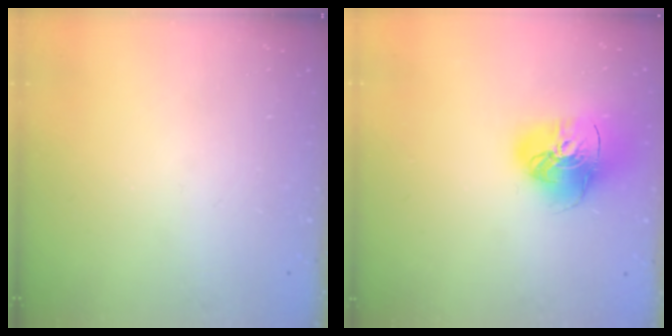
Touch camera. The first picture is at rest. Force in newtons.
{"total": 16.2, "press": 16.1, "slide": 1.7}